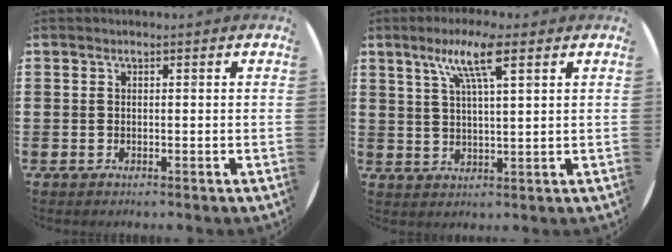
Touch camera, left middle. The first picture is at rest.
{"total": 7.5, "force": [4.4, 1.3, 5.9], "torque": [-0.119, 0.007, 0.072]}